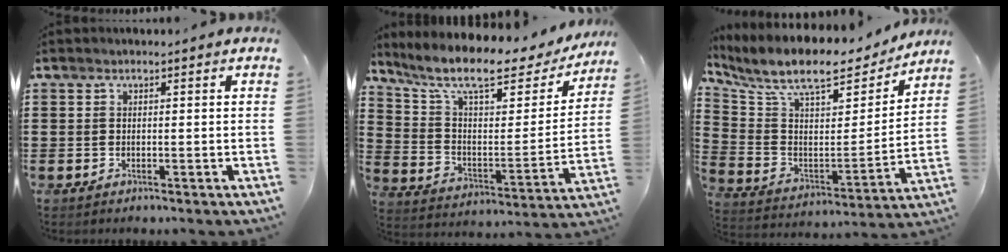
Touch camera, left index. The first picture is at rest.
{"total": 11.0, "force": [8.2, 2.6, 6.8], "torque": [-0.148, -0.047, 0.136]}
{"total": 10.8, "force": [8.7, 2.9, 5.8], "torque": [-0.141, -0.052, 0.150]}